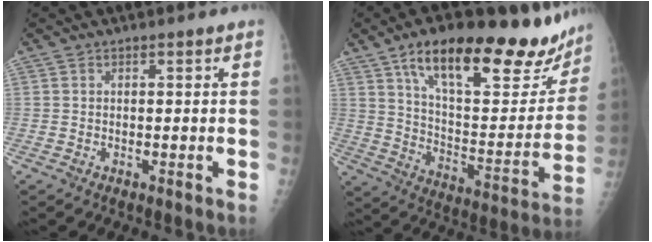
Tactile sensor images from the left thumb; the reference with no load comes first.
{"total": 29.9, "force": [19.4, 10.6, 20.1], "torque": [-0.260, -0.050, 0.295]}